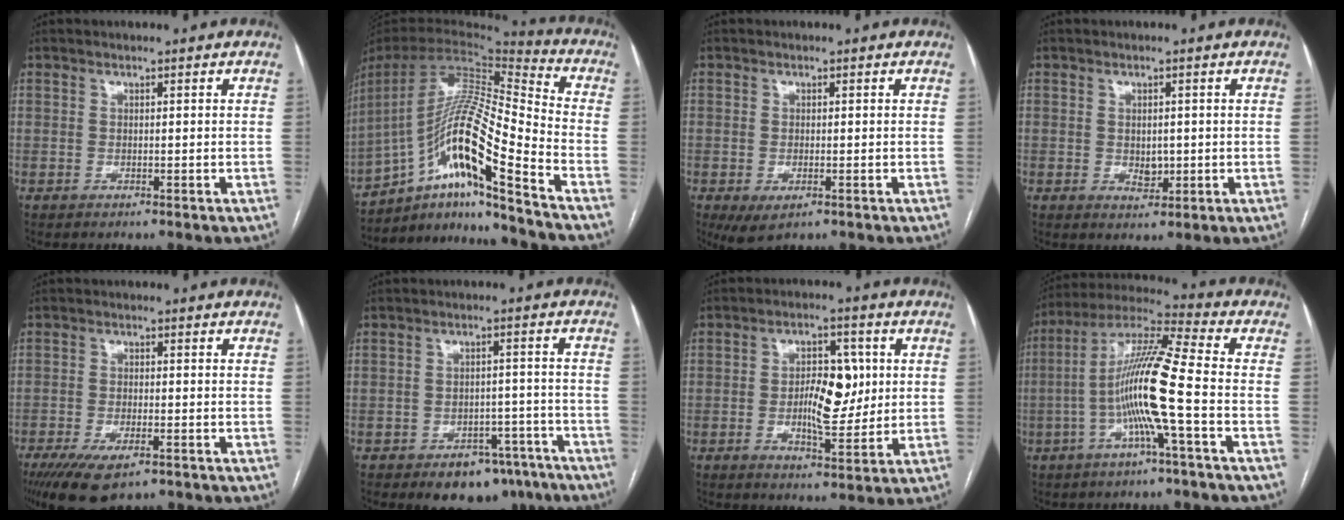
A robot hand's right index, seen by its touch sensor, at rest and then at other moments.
{"total": 19.5, "force": [-11.6, 0.1, 15.7], "torque": [-0.315, 0.000, -0.211]}
{"total": 3.8, "force": [-1.7, 1.6, 3.1], "torque": [-0.054, -0.009, -0.017]}
{"total": 2.6, "force": [-0.1, 1.7, 1.9], "torque": [-0.028, -0.004, 0.005]}
{"total": 8.7, "force": [-5.7, 2.9, 5.9], "torque": [-0.101, -0.017, -0.093]}
{"total": 10.0, "force": [-7.5, 5.5, 3.6], "torque": [-0.015, 0.029, -0.100]}
{"total": 8.7, "force": [0.3, 3.7, 7.8], "torque": [-0.131, 0.008, 0.008]}
{"total": 13.6, "force": [-3.0, -0.6, 13.3], "torque": [-0.256, 0.010, -0.068]}